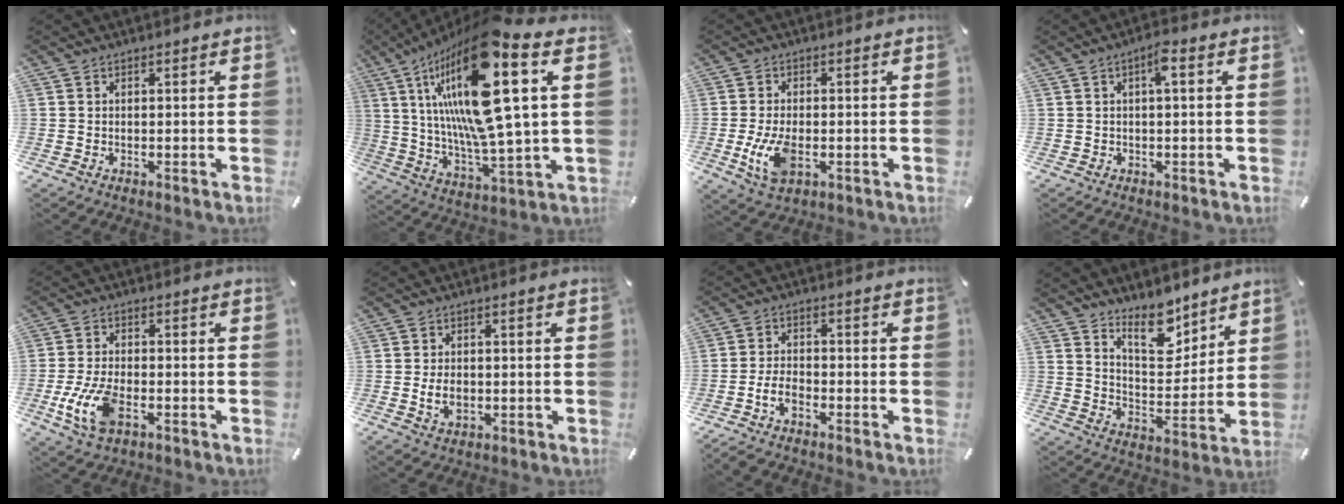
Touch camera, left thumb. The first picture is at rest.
{"total": 24.2, "force": [9.1, 5.1, 21.8], "torque": [-0.442, -0.062, 0.135]}
{"total": 8.0, "force": [-1.7, 4.5, 6.4], "torque": [-0.142, -0.010, -0.033]}
{"total": 3.3, "force": [0.5, 0.6, 3.2], "torque": [-0.056, 0.004, 0.003]}
{"total": 10.7, "force": [-3.4, 5.8, 8.3], "torque": [-0.187, -0.005, -0.060]}
{"total": 4.7, "force": [-0.9, 3.2, 3.3], "torque": [-0.071, -0.004, -0.021]}
{"total": 5.2, "force": [-2.9, 2.6, 3.5], "torque": [-0.084, 0.007, -0.058]}
{"total": 11.9, "force": [9.6, 5.1, 4.7], "torque": [-0.062, -0.074, 0.173]}